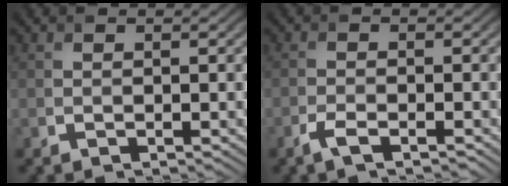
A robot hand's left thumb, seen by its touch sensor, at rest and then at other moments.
{"total": 2.3, "force": [-1.6, 0.5, 1.5], "torque": [-0.035, -0.001, -0.036]}